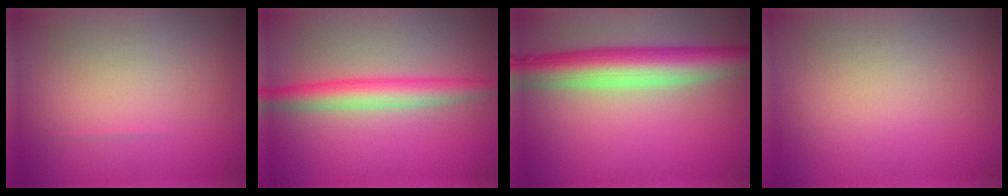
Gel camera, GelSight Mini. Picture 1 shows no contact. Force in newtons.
{"total": 4.0, "press": 4.0, "slide": 0.0}
{"total": 7.6, "press": 7.6, "slide": 0.1}
{"total": 0.0}